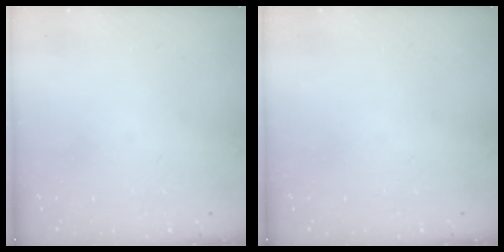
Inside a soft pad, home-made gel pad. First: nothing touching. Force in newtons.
{"total": 0.0}